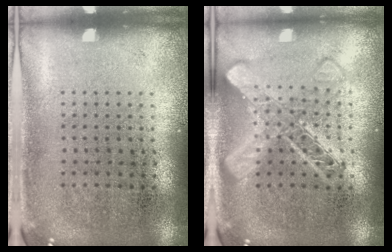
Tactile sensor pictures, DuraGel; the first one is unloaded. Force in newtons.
{"total": 2.4, "press": 2.4, "slide": 0.4}